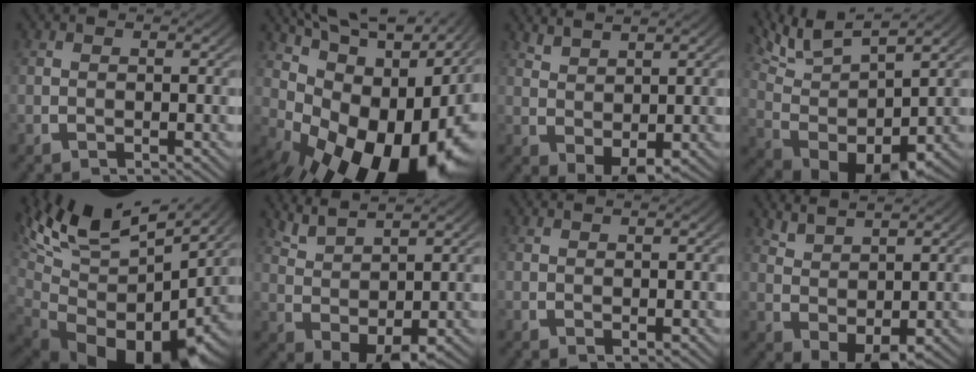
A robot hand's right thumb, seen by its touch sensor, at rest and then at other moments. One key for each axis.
{"total": 17.8, "fx": 0.7, "fy": 10.5, "fz": 14.3, "tx": -0.227, "ty": -0.030, "tz": 0.033}
{"total": 4.0, "fx": 0.7, "fy": 2.3, "fz": 3.1, "tx": -0.050, "ty": -0.017, "tz": 0.035}
{"total": 9.9, "fx": 1.4, "fy": 5.8, "fz": 7.9, "tx": -0.156, "ty": -0.029, "tz": 0.042}
{"total": 17.3, "fx": 0.3, "fy": 9.9, "fz": 14.2, "tx": -0.254, "ty": -0.034, "tz": 0.027}
{"total": 5.2, "fx": 1.1, "fy": 3.0, "fz": 4.2, "tx": -0.076, "ty": -0.018, "tz": 0.043}
{"total": 0.6, "fx": 0.6, "fy": 0.0, "fz": 0.3, "tx": -0.001, "ty": -0.001, "tz": 0.014}
{"total": 4.6, "fx": 0.8, "fy": 2.7, "fz": 3.6, "tx": -0.062, "ty": -0.020, "tz": 0.038}